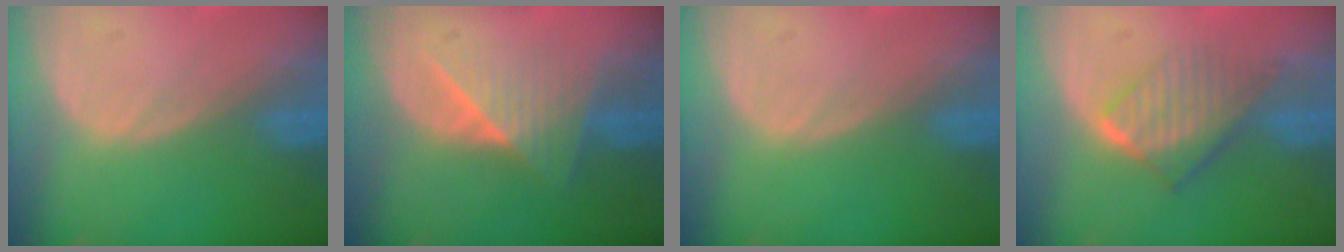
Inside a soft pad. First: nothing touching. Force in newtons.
{"total": 6.5, "press": 6.0, "slide": 2.7}
{"total": 0.0}
{"total": 6.5, "press": 5.7, "slide": 3.0}